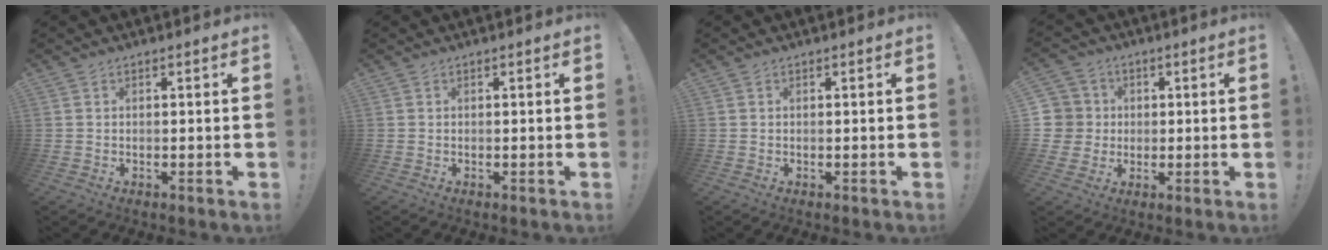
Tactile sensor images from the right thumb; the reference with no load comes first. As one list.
[{"total": 0.0}, {"total": 0.0}, {"total": 7.0, "force": [0.6, 6.8, 1.4], "torque": [-0.027, 0.002, 0.016]}]